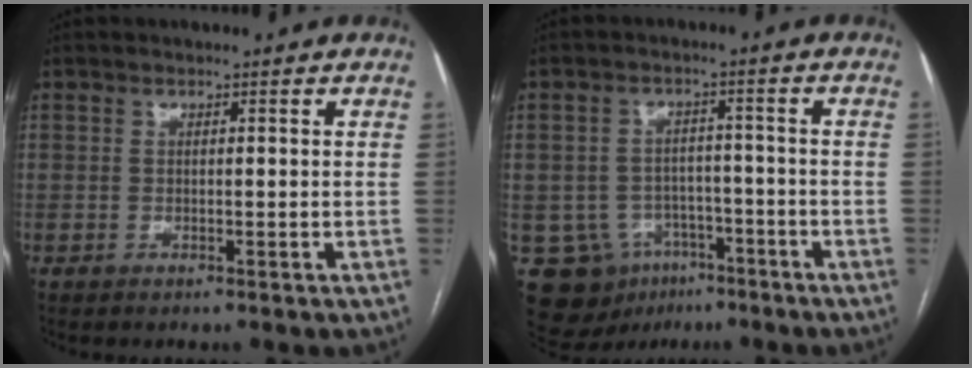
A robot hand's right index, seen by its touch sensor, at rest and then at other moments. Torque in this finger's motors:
{"motor_torque": [-0.41, 0.22, -0.80, -0.21]}